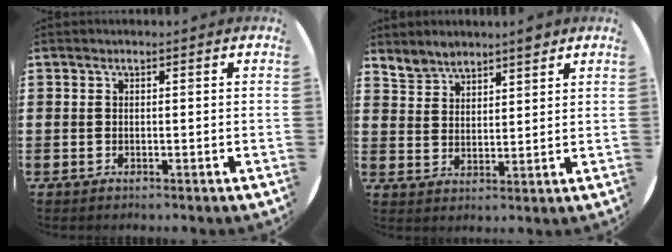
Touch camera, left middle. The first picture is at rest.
{"total": 4.5, "force": [4.2, 1.2, 0.7], "torque": [-0.023, -0.010, 0.079]}